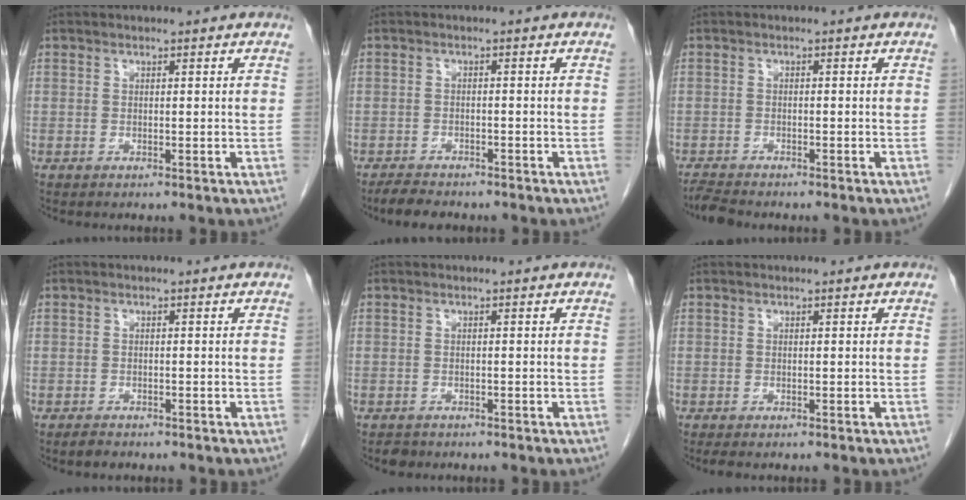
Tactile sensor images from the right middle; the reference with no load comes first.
{"total": 3.8, "force": [-3.4, 1.3, 1.2], "torque": [-0.027, -0.006, -0.054]}
{"total": 2.9, "force": [-2.8, 0.2, 0.8], "torque": [-0.018, -0.013, -0.050]}
{"total": 1.2, "force": [-1.1, 0.5, 0.4], "torque": [-0.014, -0.002, -0.015]}
{"total": 1.2, "force": [-1.0, 0.7, 0.1], "torque": [-0.008, 0.000, -0.015]}
{"total": 0.7, "force": [-0.6, 0.2, 0.3], "torque": [-0.008, -0.002, -0.009]}